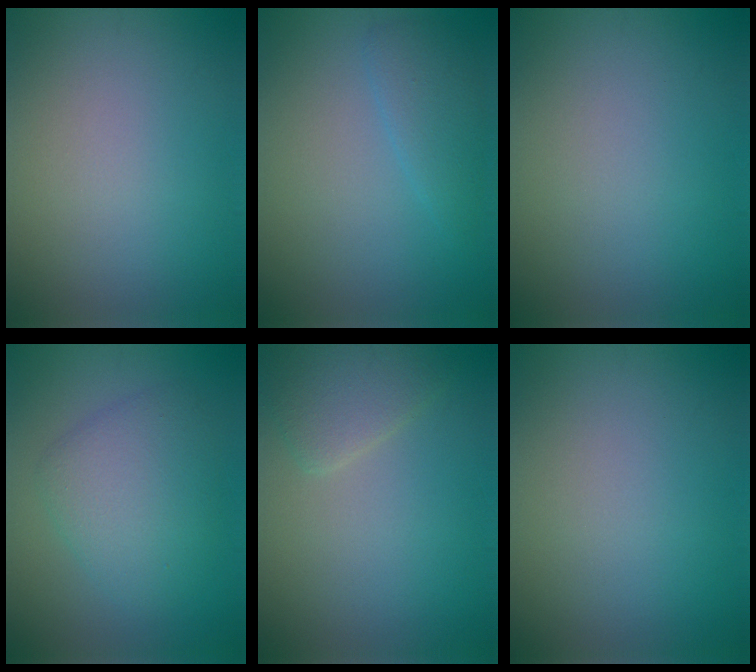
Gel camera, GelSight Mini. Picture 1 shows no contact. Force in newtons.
{"total": 2.3, "press": 2.3, "slide": 0.0}
{"total": 0.0}
{"total": 4.2, "press": 4.2, "slide": 0.2}
{"total": 2.5, "press": 2.5, "slide": 0.2}
{"total": 0.0}